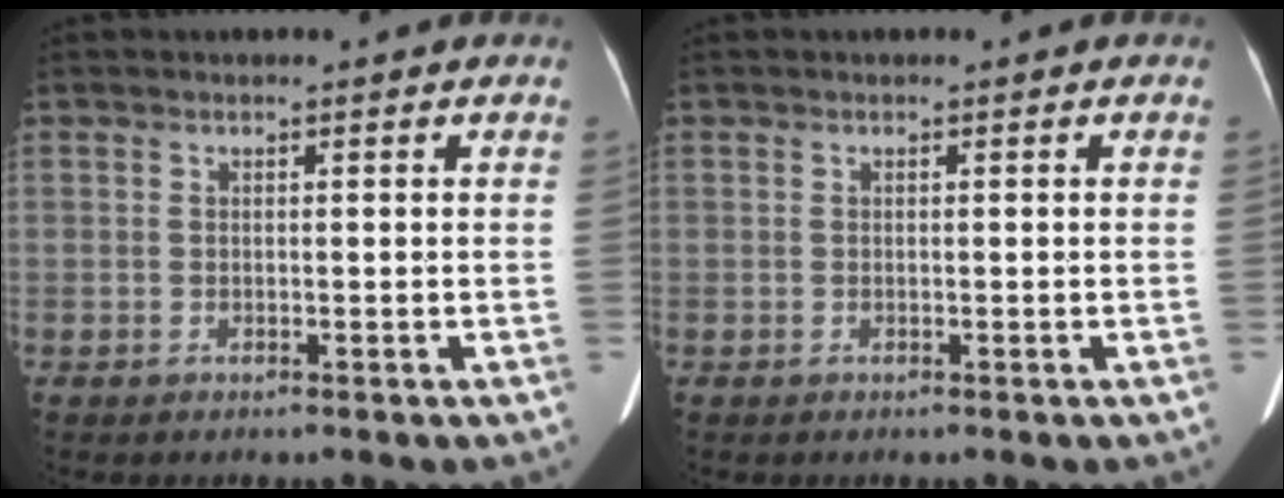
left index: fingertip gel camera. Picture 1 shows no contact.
{"total": 0.0}